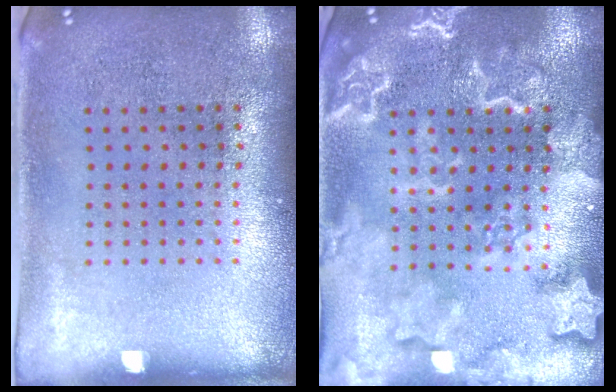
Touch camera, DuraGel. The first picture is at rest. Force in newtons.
{"total": 4.6, "press": 4.5, "slide": 0.6}